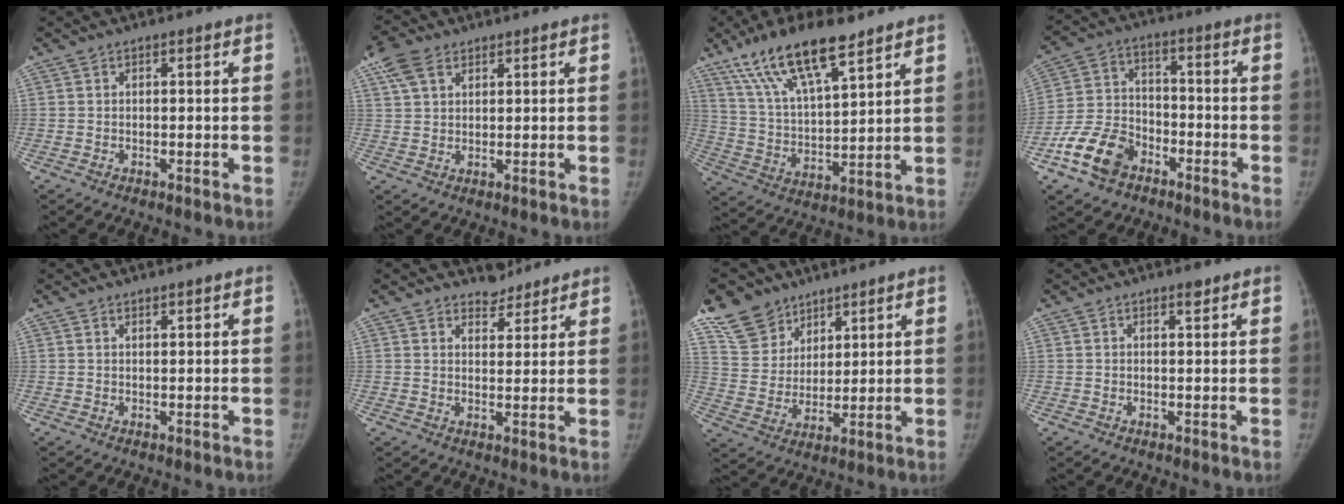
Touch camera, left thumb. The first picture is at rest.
{"total": 6.3, "force": [3.6, 3.7, 3.5], "torque": [-0.072, 0.007, 0.073]}
{"total": 16.9, "force": [11.3, 4.8, 11.6], "torque": [-0.200, -0.038, 0.218]}
{"total": 11.4, "force": [-6.6, 7.6, 5.5], "torque": [-0.098, 0.037, -0.128]}
{"total": 0.8, "force": [0.7, 0.2, 0.3], "torque": [-0.005, -0.005, 0.013]}
{"total": 3.9, "force": [3.5, 1.7, 0.0], "torque": [0.022, -0.028, 0.053]}
{"total": 10.8, "force": [8.0, 7.1, 1.6], "torque": [-0.004, -0.043, 0.163]}
{"total": 1.2, "force": [0.9, 0.4, 0.7], "torque": [-0.008, -0.006, 0.014]}